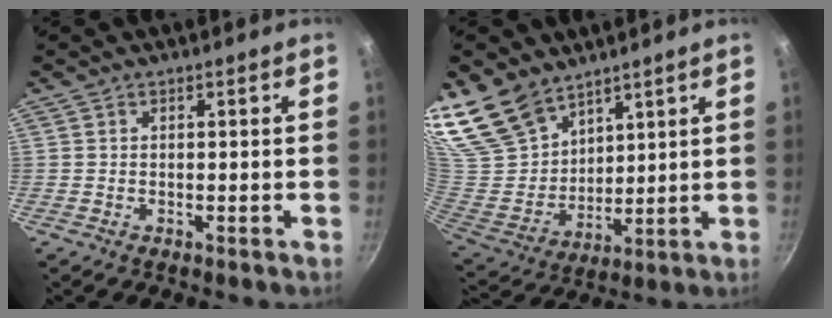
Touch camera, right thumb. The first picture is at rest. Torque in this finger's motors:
{"motor_torque": [-1.72, 2.08, 0.90, 1.86, 0.19]}